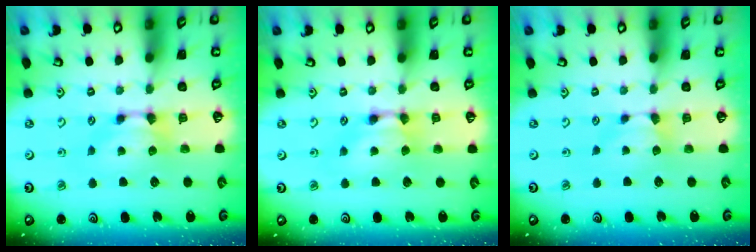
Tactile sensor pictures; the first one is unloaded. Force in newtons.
{"total": 1.6, "press": 1.5, "slide": 0.1}
{"total": 1.0, "press": 0.9, "slide": 0.3}